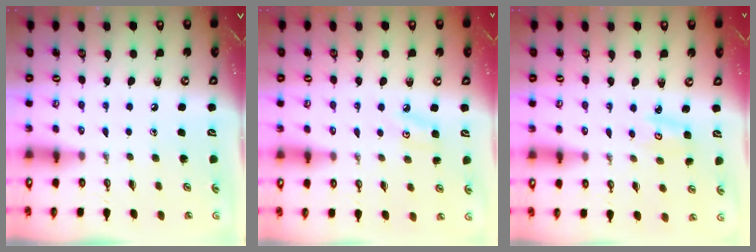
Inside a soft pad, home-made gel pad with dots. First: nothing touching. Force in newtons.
{"total": 4.6, "press": 4.5, "slide": 0.8}
{"total": 2.3, "press": 2.3, "slide": 0.2}